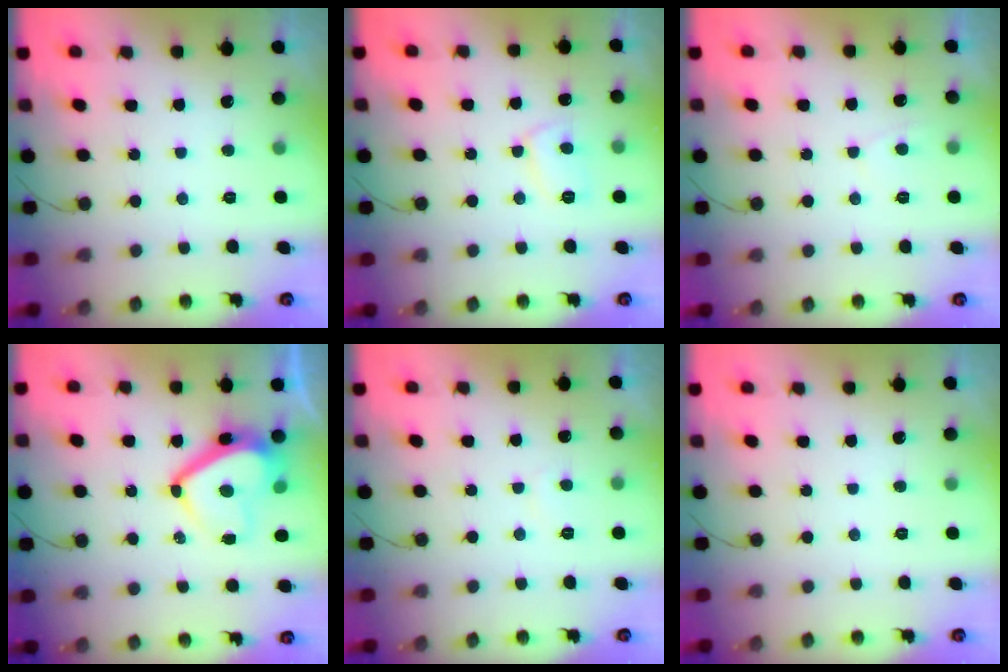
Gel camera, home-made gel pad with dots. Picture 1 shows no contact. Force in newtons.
{"total": 6.8, "press": 6.7, "slide": 0.6}
{"total": 2.7, "press": 2.7, "slide": 0.3}
{"total": 12.1, "press": 12.0, "slide": 1.0}
{"total": 1.3, "press": 1.2, "slide": 0.5}
{"total": 0.0}